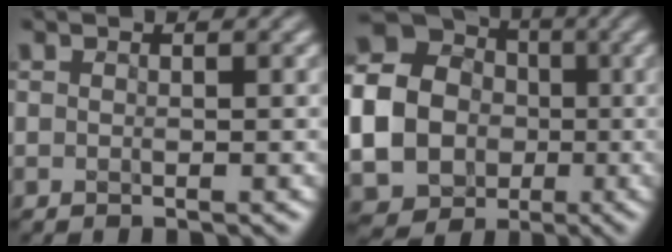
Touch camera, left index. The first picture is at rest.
{"total": 16.8, "force": [-1.3, 15.4, 6.5], "torque": [-0.183, -0.003, -0.060]}